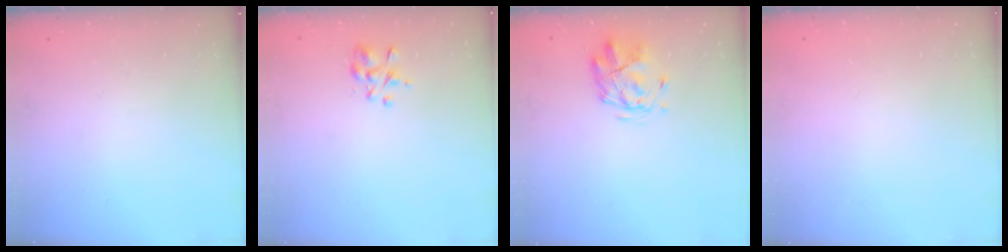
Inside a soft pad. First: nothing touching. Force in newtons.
{"total": 2.9, "press": 2.7, "slide": 1.0}
{"total": 2.7, "press": 2.4, "slide": 1.2}
{"total": 1.6, "press": 1.6, "slide": 0.1}